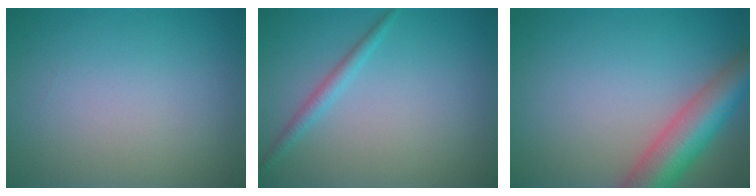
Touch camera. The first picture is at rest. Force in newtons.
{"total": 1.5, "press": 1.5, "slide": 0.1}
{"total": 6.9, "press": 6.9, "slide": 0.3}